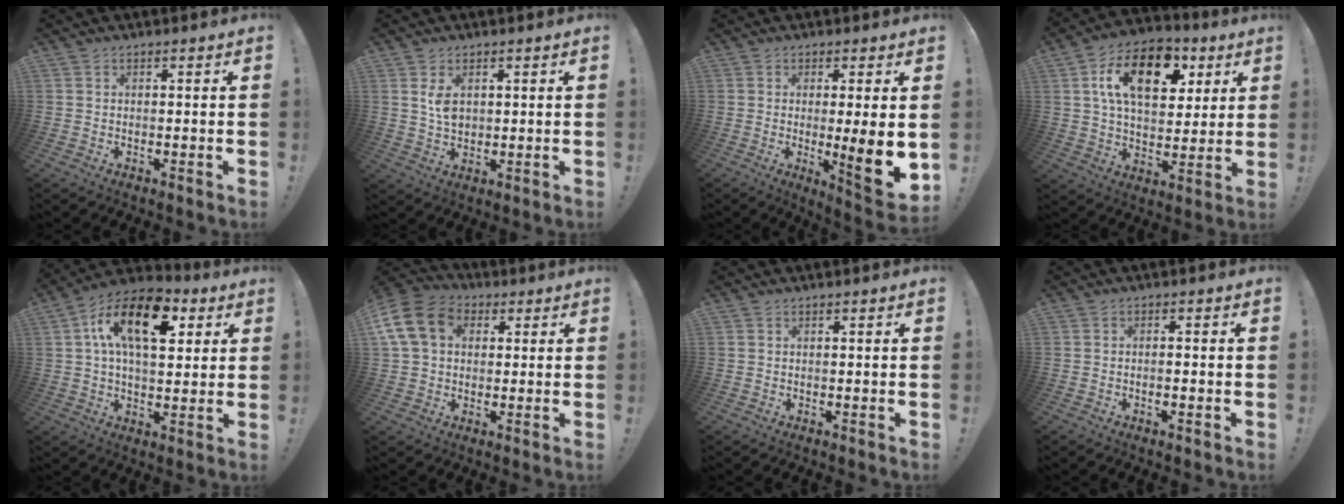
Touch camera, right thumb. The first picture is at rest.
{"total": 4.9, "force": [1.4, 3.4, 3.2], "torque": [-0.040, -0.007, 0.025]}
{"total": 11.6, "force": [-1.0, 1.1, 11.5], "torque": [-0.148, -0.017, -0.010]}
{"total": 18.0, "force": [6.5, 10.9, 12.8], "torque": [-0.196, -0.009, 0.113]}
{"total": 18.1, "force": [6.0, 9.7, 14.1], "torque": [-0.227, 0.001, 0.102]}
{"total": 14.7, "force": [4.1, 11.2, 8.7], "torque": [-0.152, 0.001, 0.085]}
{"total": 0.0}
{"total": 1.3, "force": [-0.7, 0.0, 1.1], "torque": [-0.020, 0.000, -0.012]}